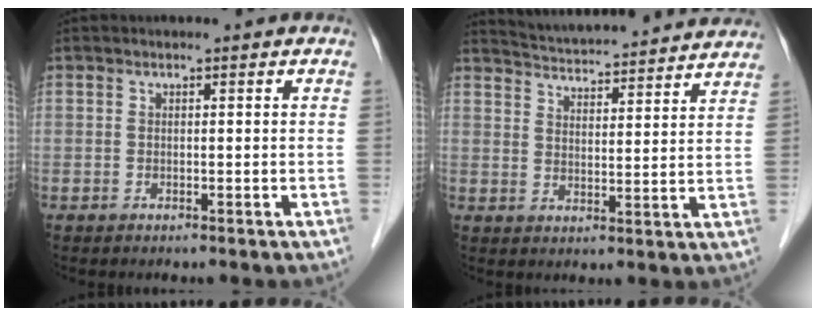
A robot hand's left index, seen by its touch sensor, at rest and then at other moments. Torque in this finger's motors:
{"motor_torque": [-0.44, -0.98, 0.18, 0.03]}